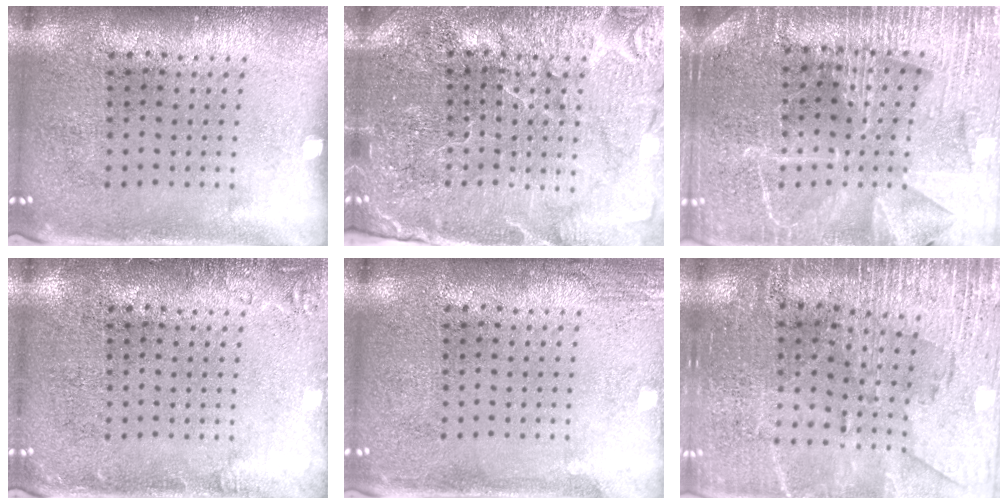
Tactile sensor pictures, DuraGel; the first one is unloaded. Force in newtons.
{"total": 4.1, "press": 4.0, "slide": 1.2}
{"total": 4.1, "press": 3.9, "slide": 1.4}
{"total": 1.8, "press": 1.7, "slide": 0.4}
{"total": 1.9, "press": 1.9, "slide": 0.2}
{"total": 3.0, "press": 2.9, "slide": 0.6}